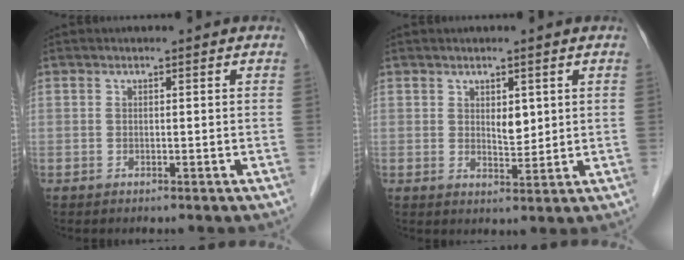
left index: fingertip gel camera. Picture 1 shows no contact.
{"total": 2.7, "force": [1.0, 1.3, 2.1], "torque": [-0.035, -0.002, 0.021]}